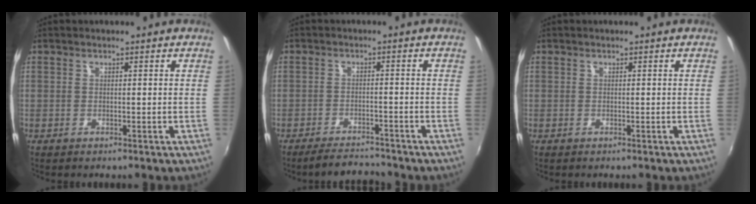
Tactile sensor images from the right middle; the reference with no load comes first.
{"total": 5.7, "force": [-5.4, 0.9, 1.6], "torque": [-0.047, -0.002, -0.085]}
{"total": 0.0}